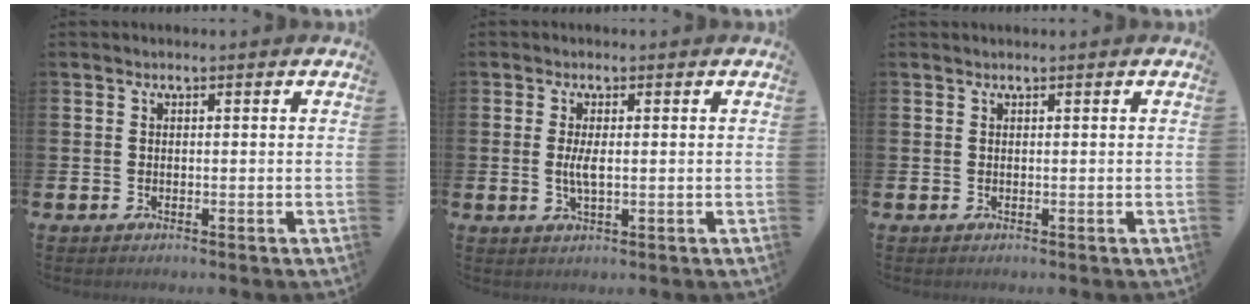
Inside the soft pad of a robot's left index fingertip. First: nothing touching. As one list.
[{"total": 2.4, "force": [0.1, 0.8, 2.3], "torque": [-0.040, -0.001, 0.000]}, {"total": 0.0}]